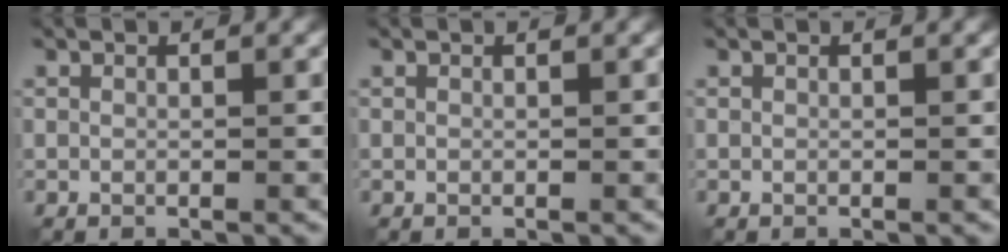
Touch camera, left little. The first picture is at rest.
{"total": 0.0}
{"total": 0.0}